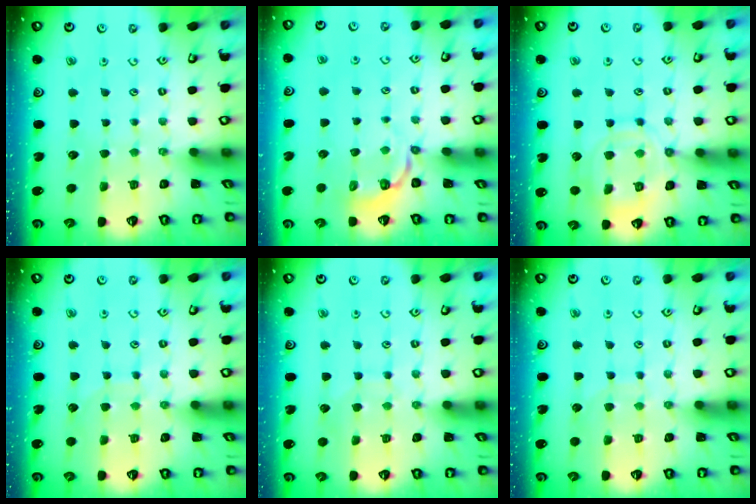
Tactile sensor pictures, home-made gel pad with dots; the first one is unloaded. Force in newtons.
{"total": 3.8, "press": 2.8, "slide": 2.5}
{"total": 13.4, "press": 13.4, "slide": 1.2}
{"total": 5.7, "press": 5.7, "slide": 0.6}
{"total": 5.8, "press": 5.8, "slide": 0.5}
{"total": 6.3, "press": 6.3, "slide": 0.6}